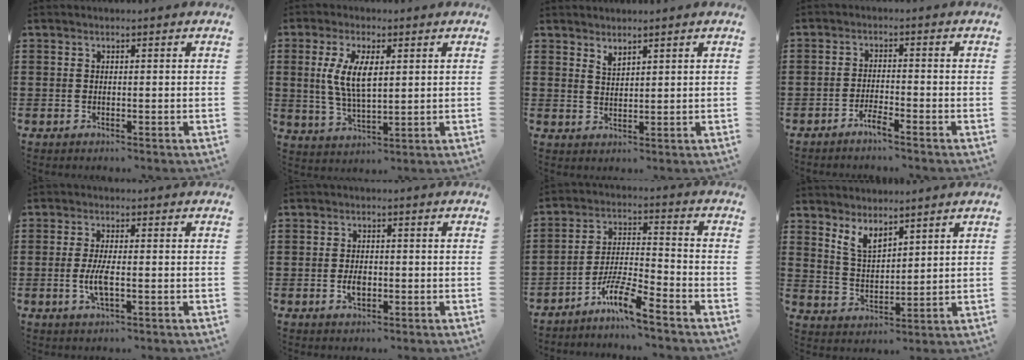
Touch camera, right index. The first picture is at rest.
{"total": 7.1, "force": [1.3, 3.0, 6.3], "torque": [-0.133, 0.007, 0.020]}
{"total": 1.7, "force": [1.7, 0.4, 0.4], "torque": [-0.010, 0.002, 0.031]}
{"total": 2.3, "force": [-2.0, -0.1, 1.1], "torque": [-0.028, 0.000, -0.041]}
{"total": 4.3, "force": [-0.9, 1.2, 4.0], "torque": [-0.090, -0.006, -0.022]}
{"total": 2.7, "force": [-0.6, 1.5, 2.2], "torque": [-0.041, 0.002, -0.010]}
{"total": 7.8, "force": [-6.1, 0.6, 4.9], "torque": [-0.106, -0.003, -0.119]}
{"total": 4.6, "force": [3.8, 1.6, 2.2], "torque": [-0.055, -0.005, 0.070]}